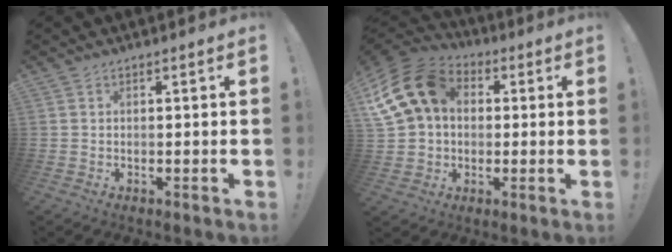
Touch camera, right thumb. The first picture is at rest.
{"total": 18.1, "force": [4.6, 13.6, 11.0], "torque": [-0.203, -0.004, 0.086]}